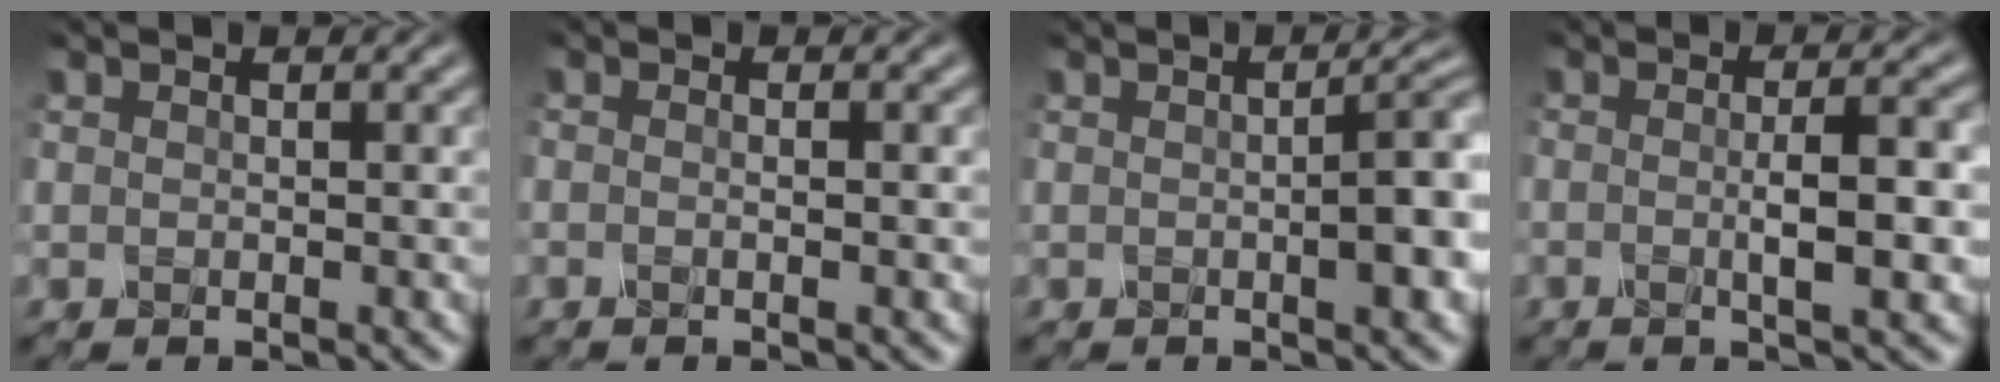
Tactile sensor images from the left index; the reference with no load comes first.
{"total": 1.1, "force": [-0.4, 0.3, 0.9], "torque": [-0.003, -0.006, -0.019]}
{"total": 5.8, "force": [-0.1, 2.0, 5.4], "torque": [-0.050, 0.015, -0.008]}
{"total": 4.4, "force": [-0.7, 0.9, 4.2], "torque": [-0.060, 0.003, -0.016]}